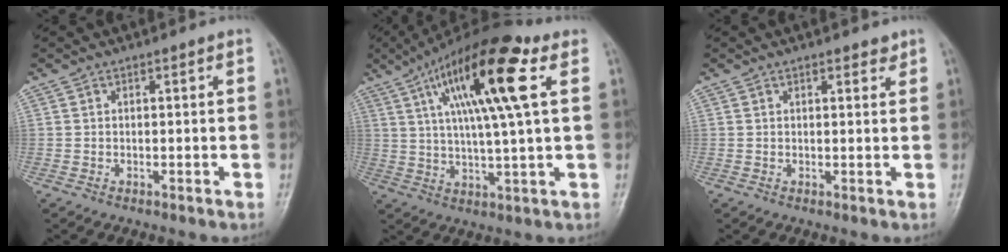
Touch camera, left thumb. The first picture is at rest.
{"total": 18.4, "force": [6.6, 3.6, 16.8], "torque": [-0.292, 0.001, 0.105]}
{"total": 2.2, "force": [1.6, 0.9, 1.2], "torque": [-0.006, -0.008, 0.019]}